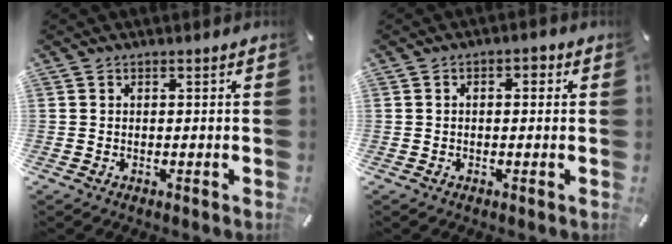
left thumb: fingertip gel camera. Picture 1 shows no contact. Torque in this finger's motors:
{"motor_torque": [-0.04, 0.04, 0.13, 0.13, 0.00]}